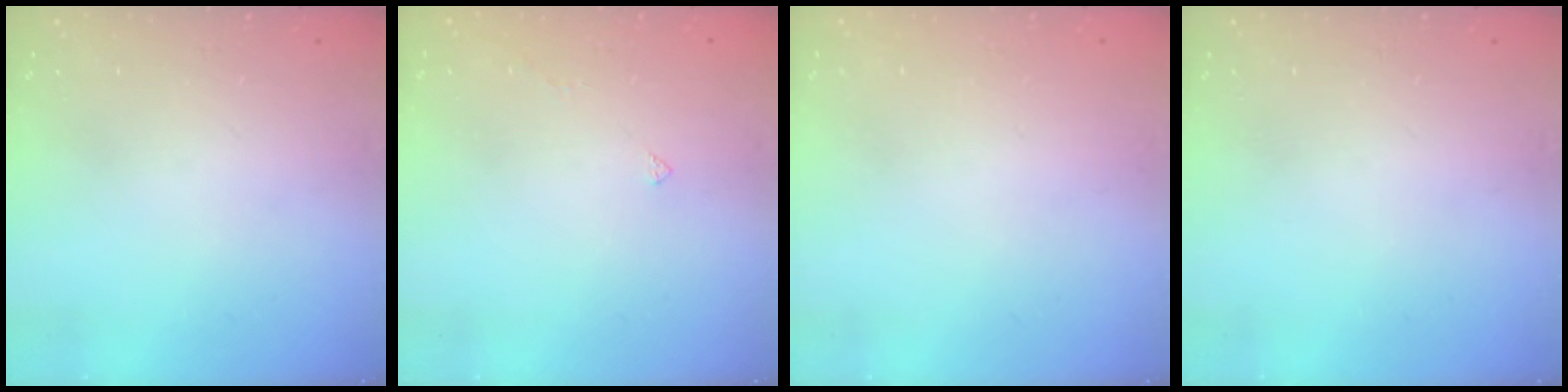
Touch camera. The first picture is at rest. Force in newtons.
{"total": 1.9, "press": 1.8, "slide": 0.4}
{"total": 2.0, "press": 2.0, "slide": 0.1}
{"total": 0.0}